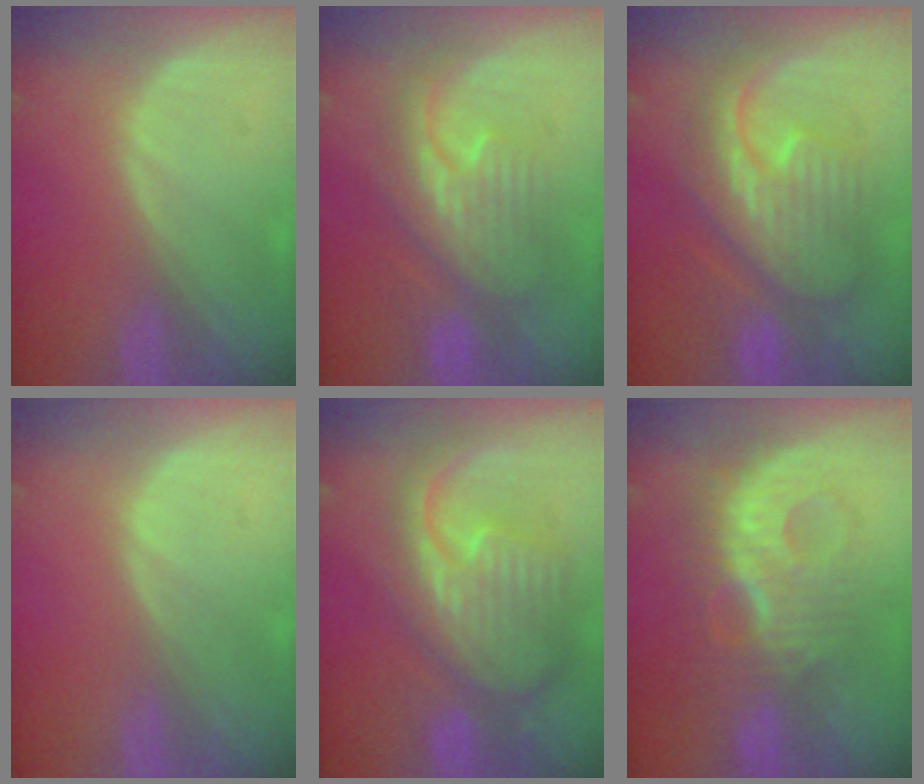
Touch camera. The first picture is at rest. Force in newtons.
{"total": 8.2, "press": 8.2, "slide": 0.6}
{"total": 11.1, "press": 11.1, "slide": 1.1}
{"total": 0.0}
{"total": 12.2, "press": 10.5, "slide": 6.2}
{"total": 9.4, "press": 9.3, "slide": 1.6}